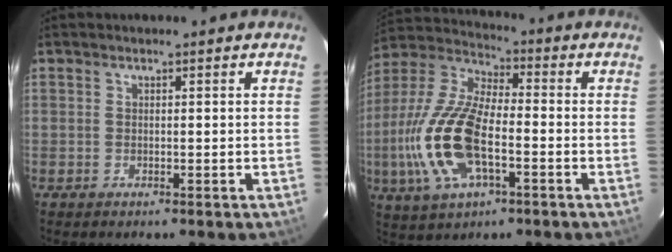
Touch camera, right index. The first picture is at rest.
{"total": 18.2, "force": [-4.5, 7.7, 15.9], "torque": [-0.347, -0.006, -0.086]}